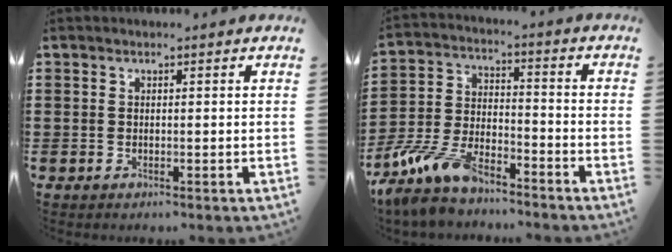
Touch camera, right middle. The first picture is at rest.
{"total": 9.8, "force": [-8.3, 2.9, 4.3], "torque": [-0.107, 0.008, -0.166]}